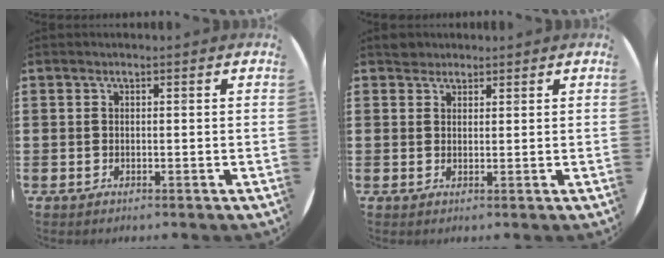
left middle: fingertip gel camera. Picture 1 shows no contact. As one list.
[{"total": 1.8, "force": [1.7, 0.7, -0.1], "torque": [0.006, 0.001, 0.032]}]